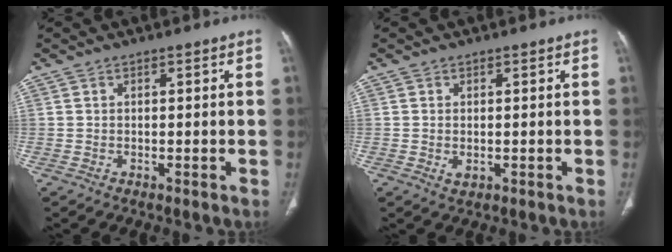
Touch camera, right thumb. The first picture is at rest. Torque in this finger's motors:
{"motor_torque": [-0.38, 0.17, -0.12, 0.61, 0.04]}